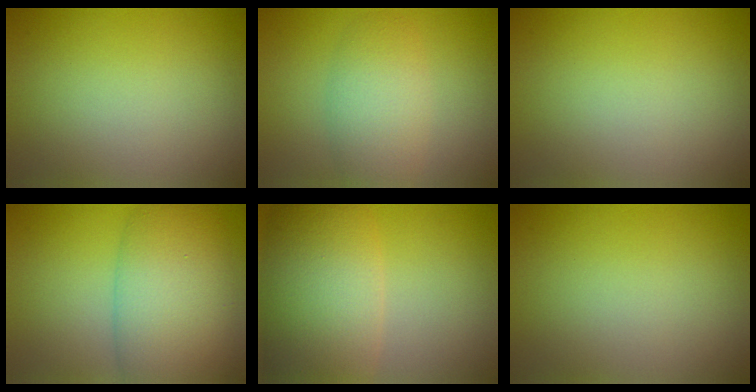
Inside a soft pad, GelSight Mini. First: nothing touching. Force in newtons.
{"total": 4.4, "press": 4.4, "slide": 0.2}
{"total": 0.0}
{"total": 8.8, "press": 8.8, "slide": 0.3}
{"total": 9.8, "press": 9.8, "slide": 0.5}
{"total": 0.0}